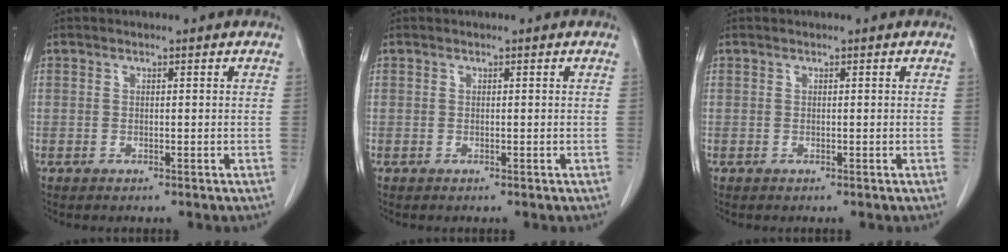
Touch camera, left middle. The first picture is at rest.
{"total": 0.0}
{"total": 0.0}